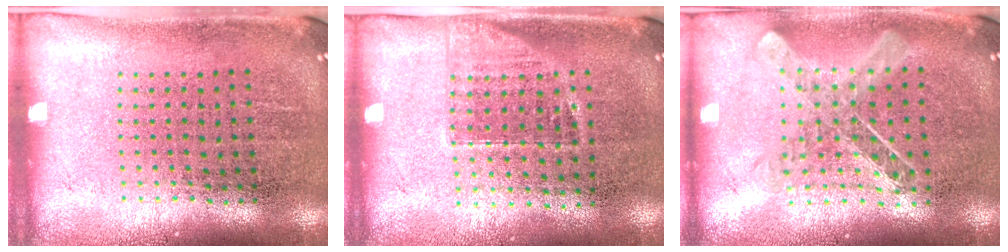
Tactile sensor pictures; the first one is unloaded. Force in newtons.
{"total": 1.2, "press": 1.0, "slide": 0.8}
{"total": 0.7, "press": 0.7, "slide": 0.1}